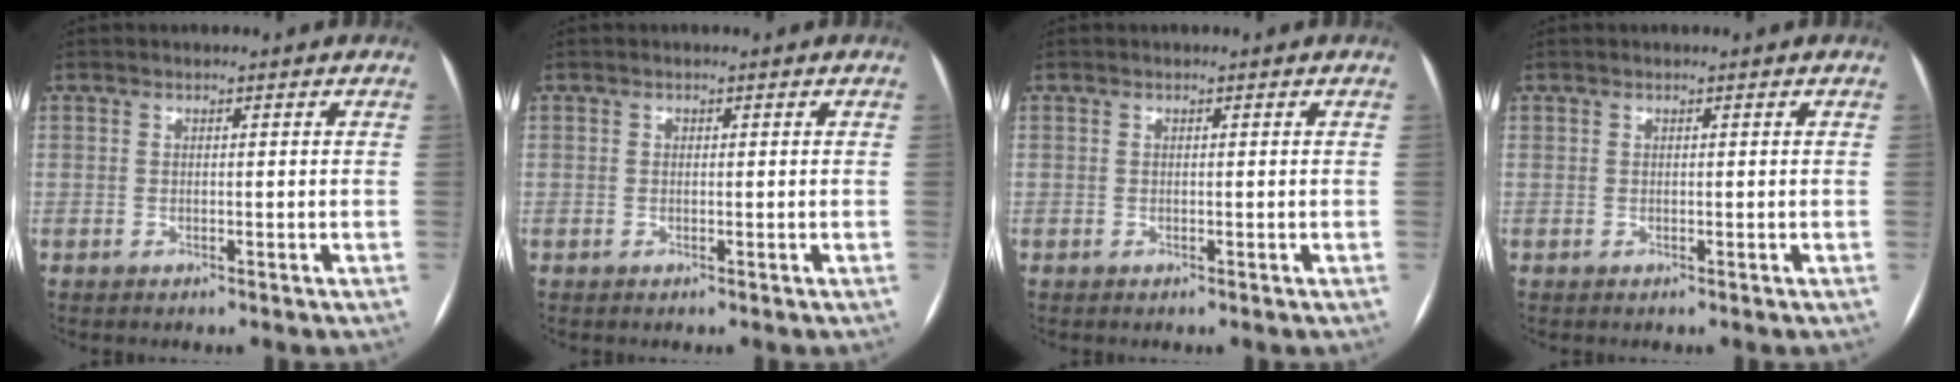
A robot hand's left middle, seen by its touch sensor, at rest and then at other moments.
{"total": 0.0}
{"total": 0.0}
{"total": 0.0}